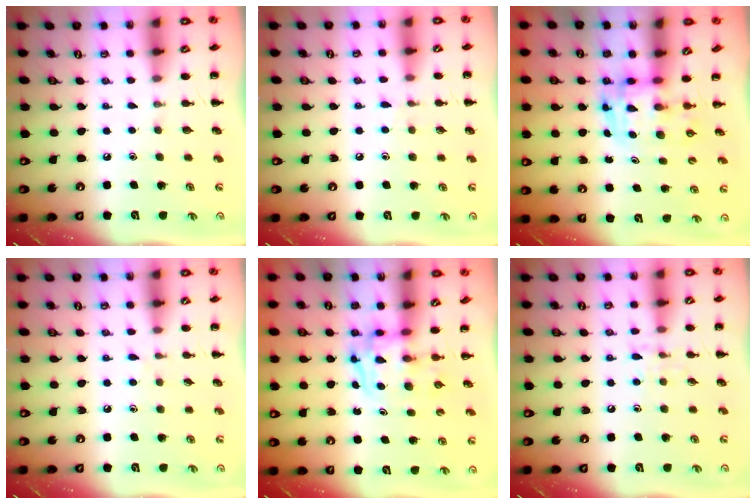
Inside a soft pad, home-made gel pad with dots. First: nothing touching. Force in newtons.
{"total": 5.1, "press": 4.6, "slide": 2.2}
{"total": 3.4, "press": 3.4, "slide": 0.6}
{"total": 5.3, "press": 4.9, "slide": 2.0}
{"total": 3.4, "press": 3.3, "slide": 0.6}
{"total": 6.2, "press": 6.1, "slide": 1.3}